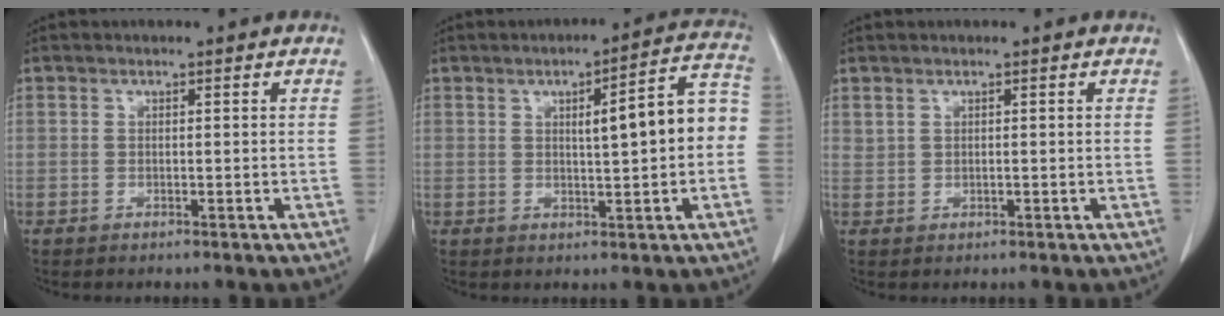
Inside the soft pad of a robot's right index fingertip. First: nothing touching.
{"total": 9.9, "force": [0.5, 1.5, 9.7], "torque": [-0.127, 0.031, 0.006]}
{"total": 0.7, "force": [0.6, 0.3, 0.3], "torque": [-0.005, 0.001, 0.014]}